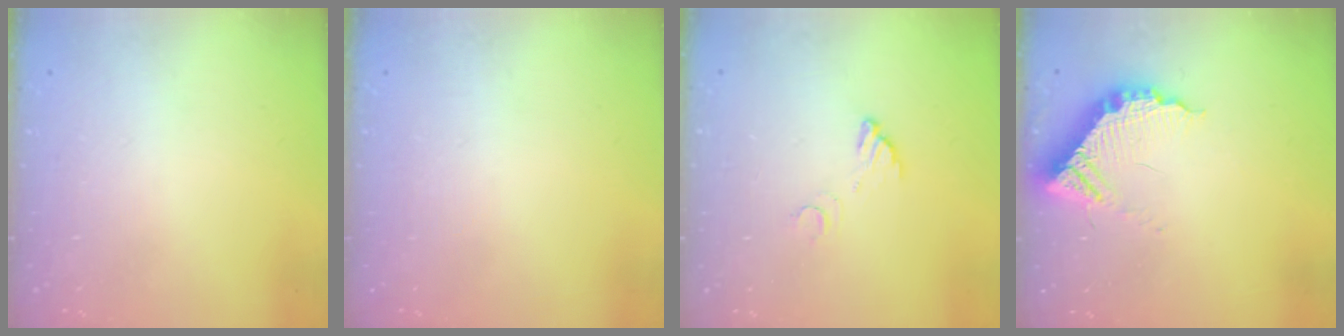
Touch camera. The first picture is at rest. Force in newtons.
{"total": 0.0}
{"total": 3.5, "press": 3.5, "slide": 0.2}
{"total": 12.3, "press": 12.3, "slide": 0.7}